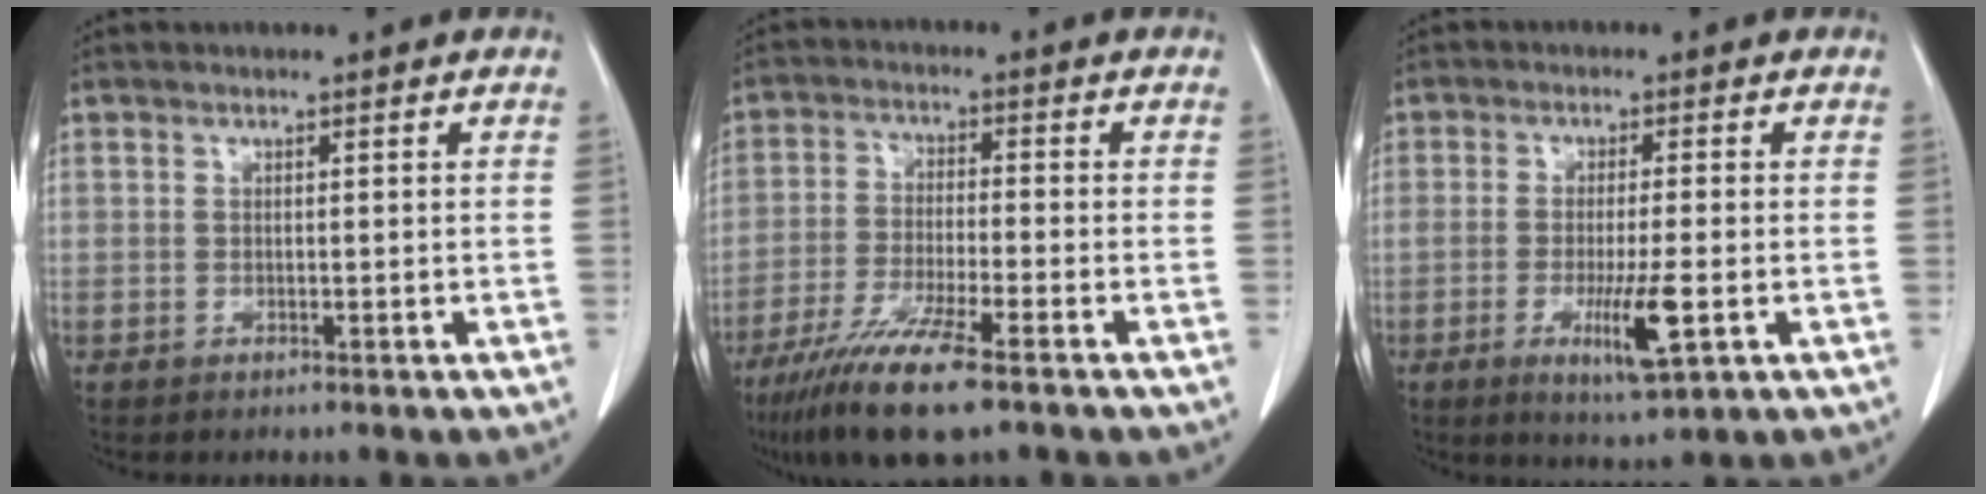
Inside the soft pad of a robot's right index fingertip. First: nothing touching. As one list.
[{"total": 11.4, "force": [-7.5, 0.7, 8.6], "torque": [-0.161, -0.030, -0.131]}, {"total": 7.4, "force": [-2.4, 0.6, 7.0], "torque": [-0.121, -0.017, -0.036]}]